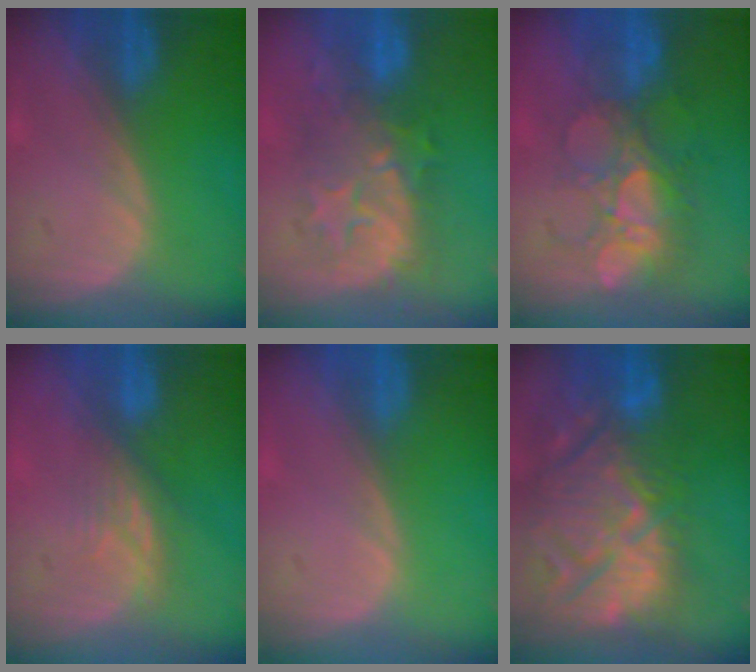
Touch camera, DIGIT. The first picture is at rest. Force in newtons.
{"total": 8.7, "press": 8.7, "slide": 0.4}
{"total": 7.7, "press": 7.6, "slide": 1.4}
{"total": 4.0, "press": 3.7, "slide": 1.4}
{"total": 0.0}
{"total": 15.4, "press": 13.2, "slide": 8.0}